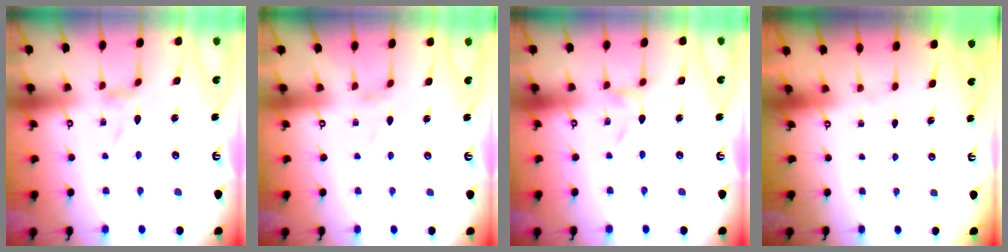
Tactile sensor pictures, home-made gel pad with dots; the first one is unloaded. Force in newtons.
{"total": 0.8, "press": 0.7, "slide": 0.3}
{"total": 0.0}
{"total": 0.0}